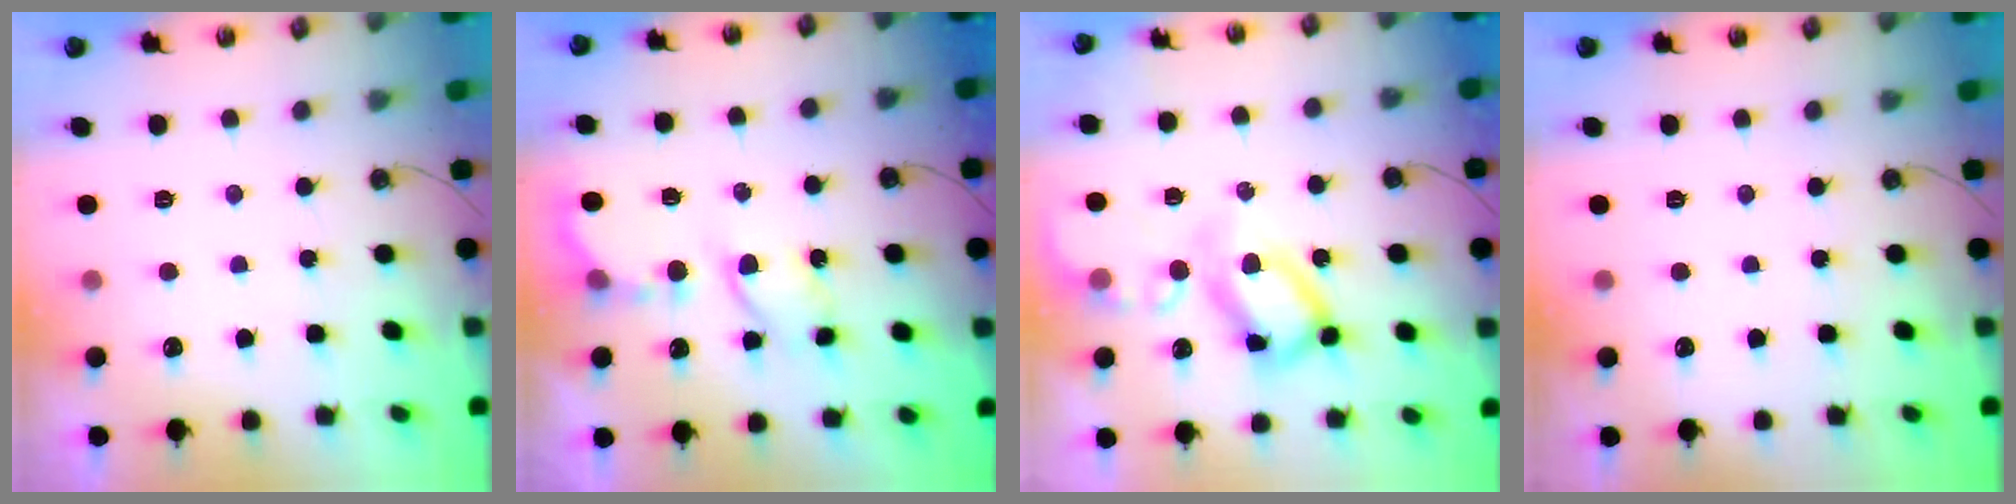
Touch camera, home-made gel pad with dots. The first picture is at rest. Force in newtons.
{"total": 6.1, "press": 6.1, "slide": 0.3}
{"total": 13.7, "press": 13.7, "slide": 1.3}
{"total": 0.0}